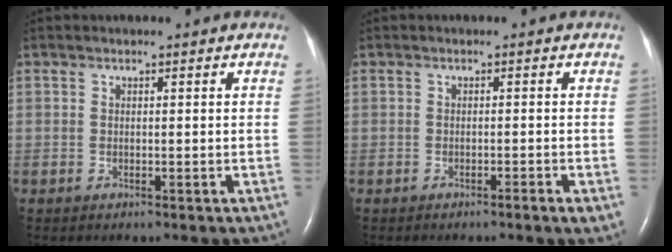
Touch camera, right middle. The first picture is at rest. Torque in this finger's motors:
{"motor_torque": [0.15, -0.08, -0.01, 0.01]}